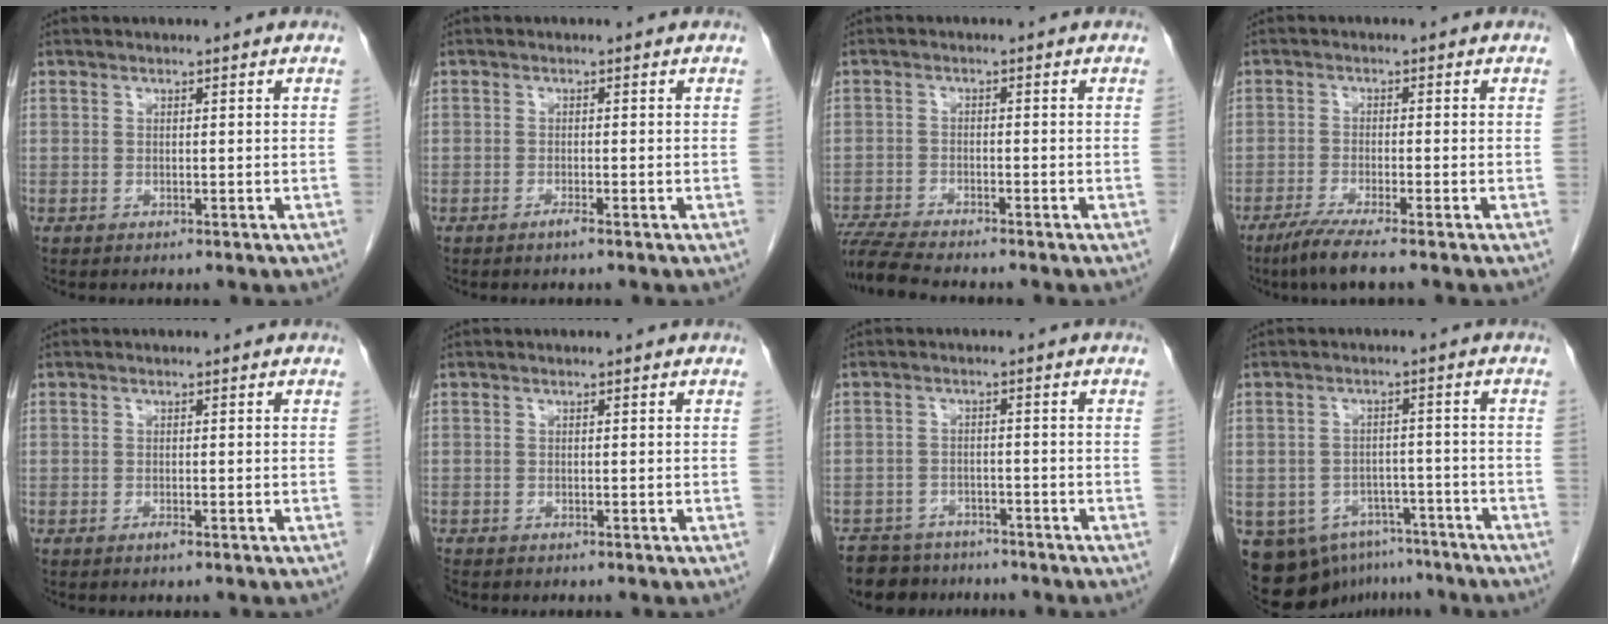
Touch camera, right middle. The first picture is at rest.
{"total": 0.9, "force": [-0.7, -0.1, 0.6], "torque": [-0.013, -0.001, -0.012]}
{"total": 7.1, "force": [-6.5, 0.0, 2.8], "torque": [-0.049, -0.018, -0.114]}
{"total": 5.2, "force": [-3.8, -0.4, 3.5], "torque": [-0.067, -0.015, -0.072]}
{"total": 0.6, "force": [-0.5, 0.0, 0.4], "torque": [-0.009, 0.000, -0.007]}
{"total": 1.1, "force": [-1.0, 0.5, 0.3], "torque": [-0.012, -0.003, -0.019]}
{"total": 8.1, "force": [-7.0, 4.0, 1.3], "torque": [-0.019, 0.001, -0.104]}
{"total": 11.3, "force": [-8.0, 7.4, 3.1], "torque": [-0.055, 0.016, -0.104]}